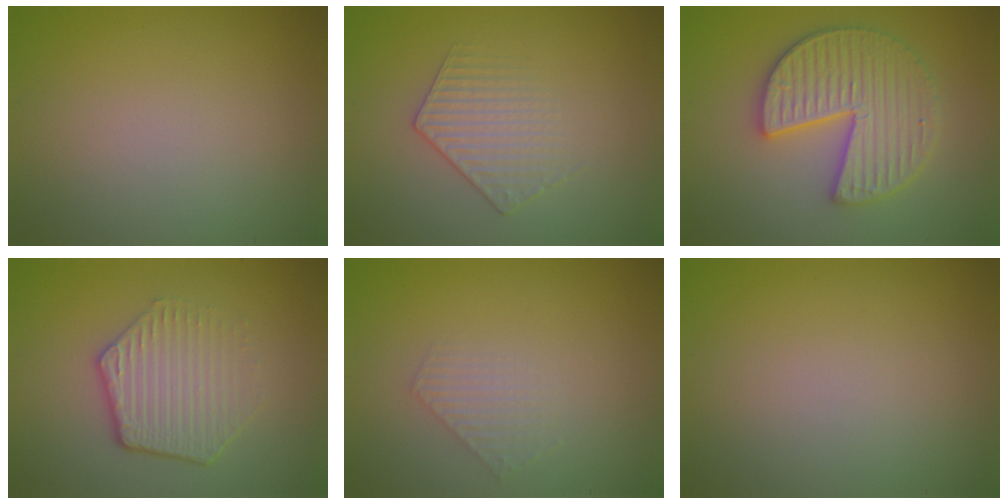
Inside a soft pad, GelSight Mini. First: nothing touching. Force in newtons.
{"total": 1.9, "press": 1.4, "slide": 1.3}
{"total": 6.0, "press": 6.0, "slide": 0.9}
{"total": 4.5, "press": 3.3, "slide": 3.0}
{"total": 1.5, "press": 1.5, "slide": 0.3}
{"total": 0.0}